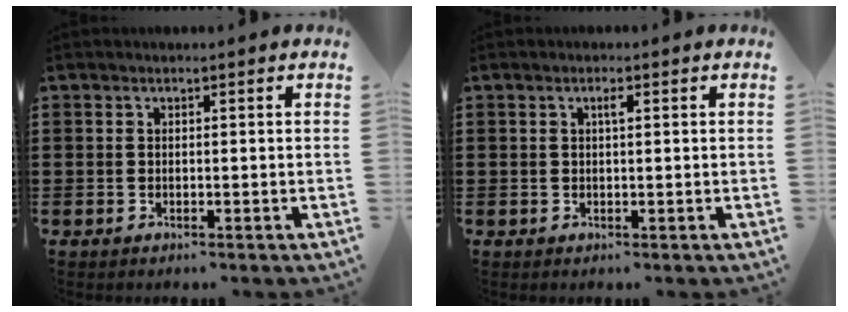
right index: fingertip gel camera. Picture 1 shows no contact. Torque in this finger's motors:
{"motor_torque": [0.23, -0.20, 0.00, 0.04]}